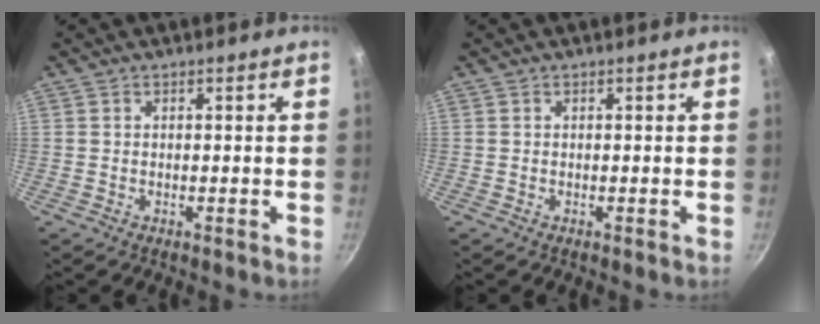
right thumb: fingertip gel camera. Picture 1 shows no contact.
{"total": 0.0}